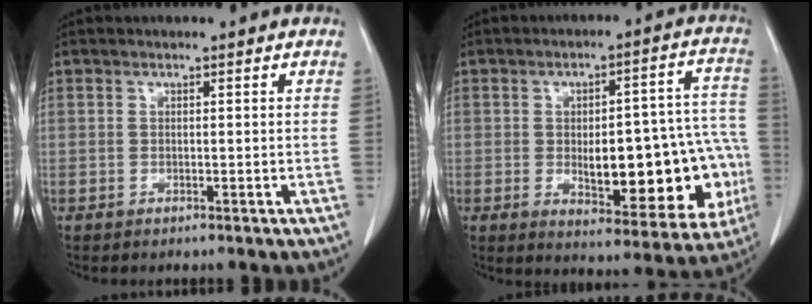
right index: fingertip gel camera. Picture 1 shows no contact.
{"total": 19.3, "force": [-3.6, 7.2, 17.6], "torque": [-0.169, 0.038, -0.020]}